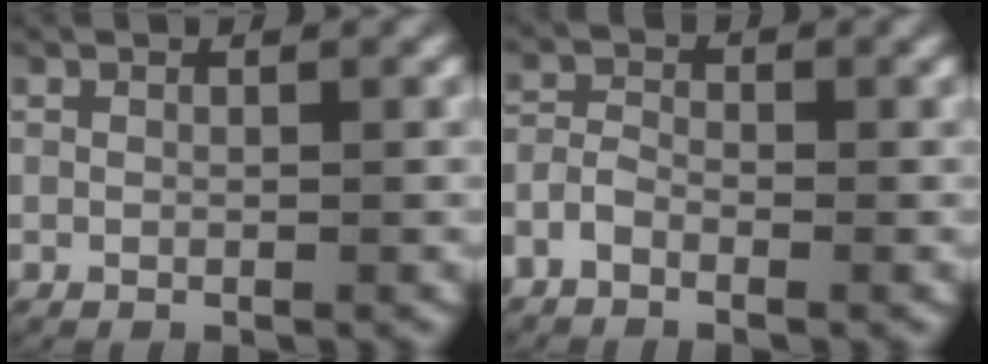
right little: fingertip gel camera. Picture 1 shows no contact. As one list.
[{"total": 2.2, "force": [-1.3, 1.6, 0.9], "torque": [-0.030, -0.004, -0.028]}]